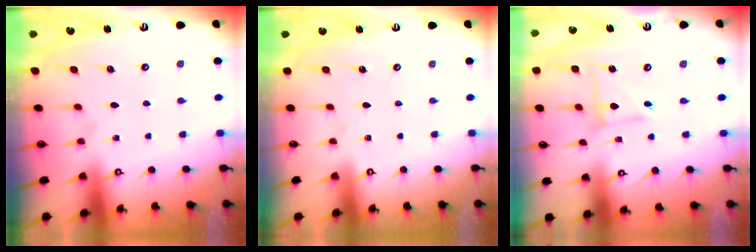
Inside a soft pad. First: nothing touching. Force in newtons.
{"total": 0.0}
{"total": 4.1, "press": 4.1, "slide": 0.4}